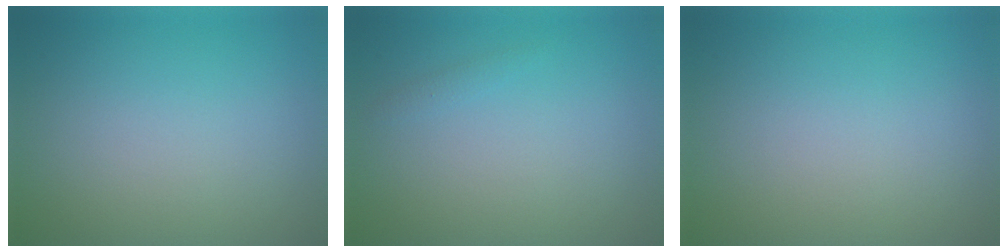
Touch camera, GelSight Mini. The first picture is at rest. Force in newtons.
{"total": 0.6, "press": 0.6, "slide": 0.0}
{"total": 0.0}